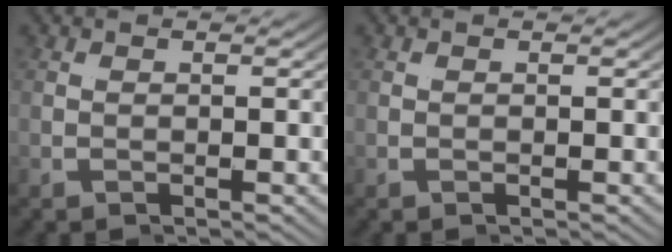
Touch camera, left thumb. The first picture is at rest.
{"total": 0.0}